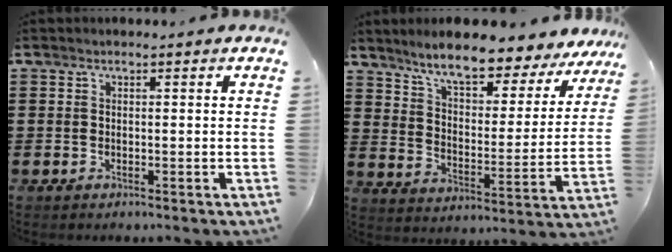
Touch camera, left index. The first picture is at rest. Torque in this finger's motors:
{"motor_torque": [1.10, -1.04, 0.48, 0.21]}